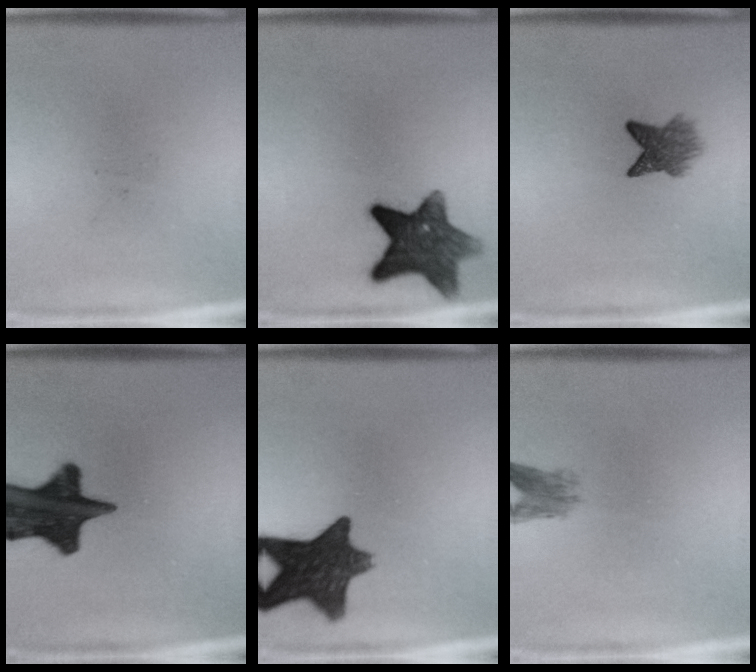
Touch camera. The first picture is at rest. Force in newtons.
{"total": 10.7}
{"total": 4.7}
{"total": 17.1}
{"total": 13.0}
{"total": 2.5}